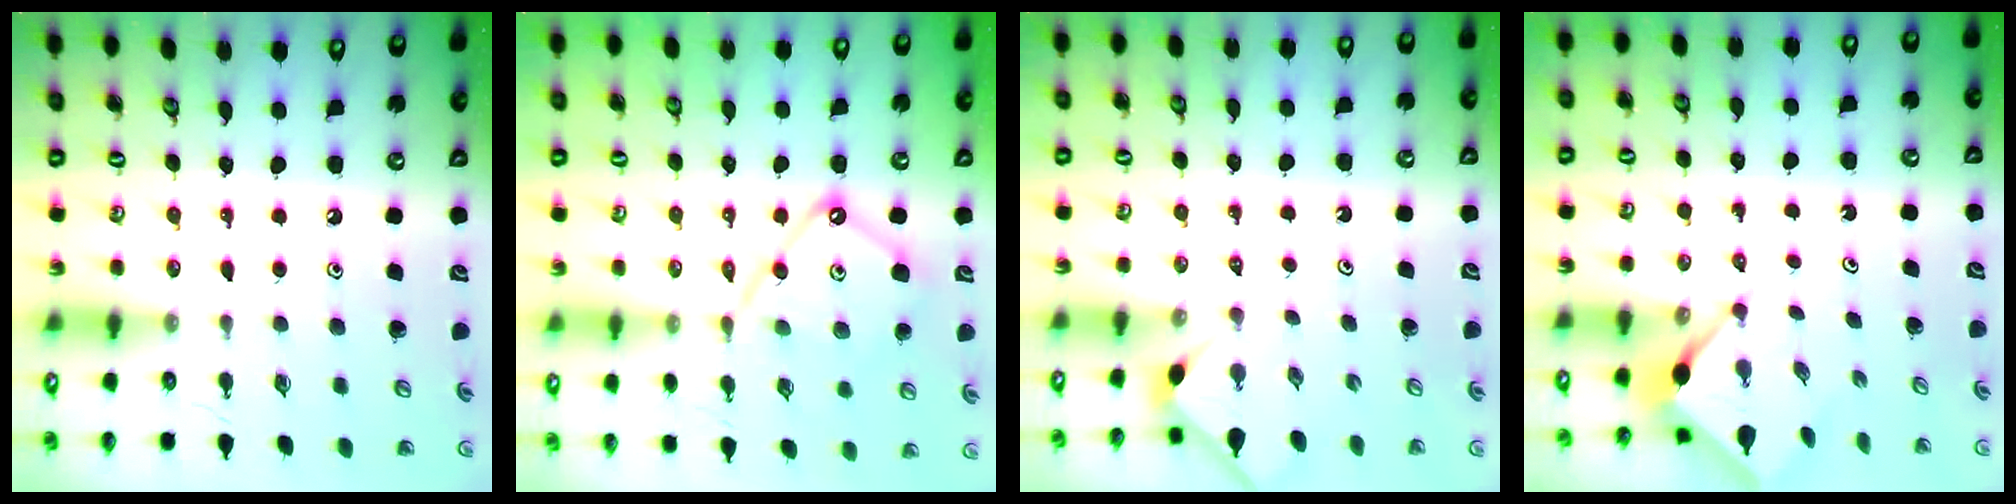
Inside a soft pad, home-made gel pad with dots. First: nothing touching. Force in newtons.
{"total": 12.1, "press": 12.1, "slide": 1.2}
{"total": 2.5, "press": 2.5, "slide": 0.4}
{"total": 2.9, "press": 2.9, "slide": 0.3}